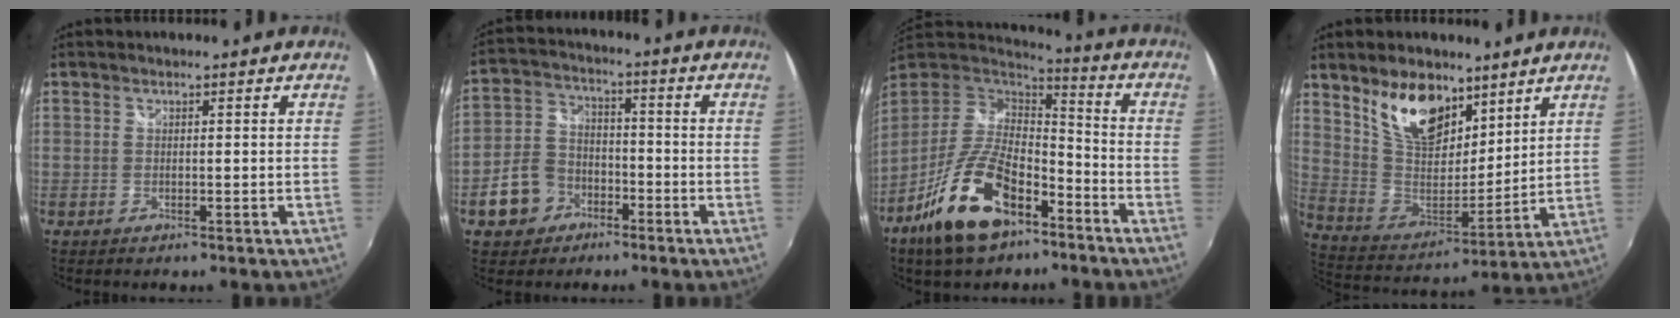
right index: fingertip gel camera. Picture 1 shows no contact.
{"total": 9.4, "force": [-4.8, 7.2, 3.5], "torque": [-0.096, 0.027, -0.076]}
{"total": 19.1, "force": [-11.0, 9.2, 12.7], "torque": [-0.261, -0.011, -0.192]}
{"total": 15.7, "force": [9.9, 8.3, 8.9], "torque": [-0.173, 0.002, 0.191]}